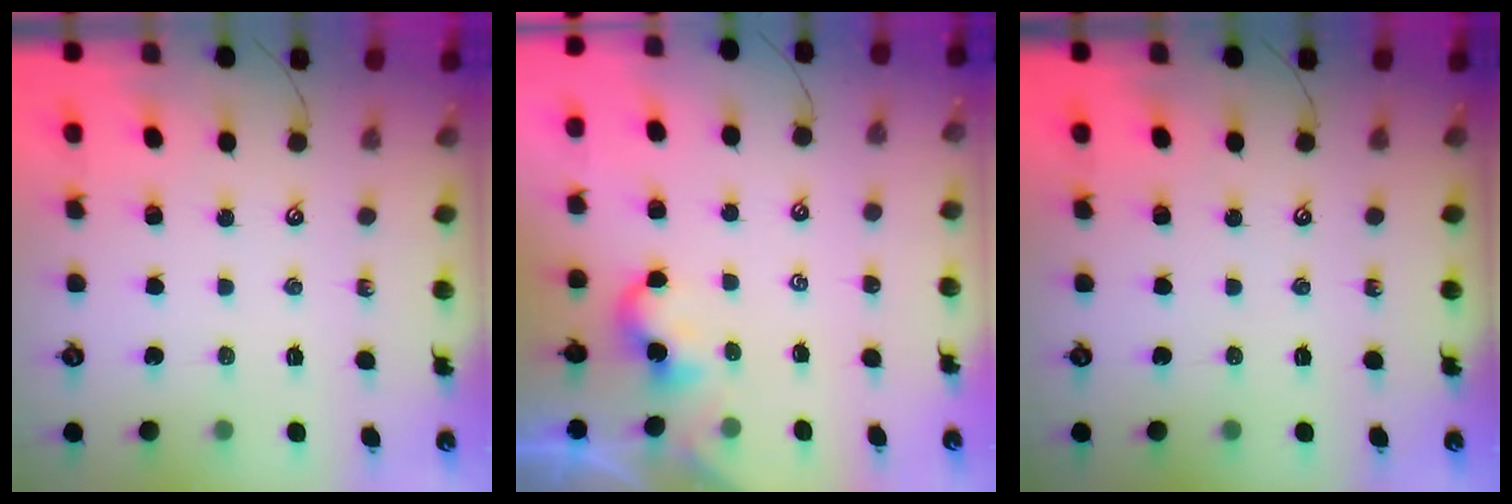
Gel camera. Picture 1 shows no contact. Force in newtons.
{"total": 1.6, "press": 1.5, "slide": 0.2}
{"total": 0.0}